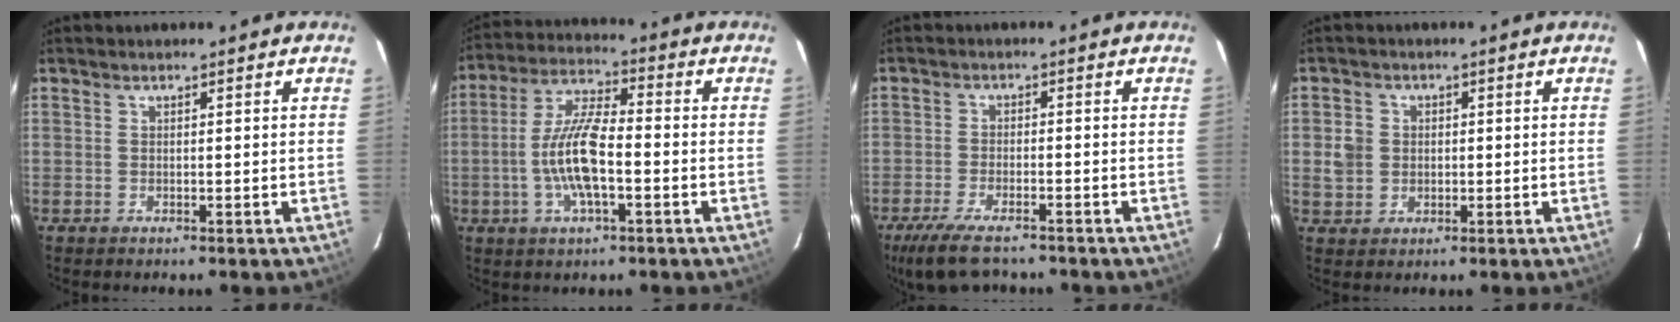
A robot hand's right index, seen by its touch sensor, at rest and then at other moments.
{"total": 11.2, "force": [-2.7, 3.3, 10.3], "torque": [-0.212, 0.004, -0.054]}
{"total": 9.6, "force": [-7.6, 2.8, 5.1], "torque": [-0.125, -0.027, -0.135]}
{"total": 4.1, "force": [0.1, 3.9, 1.3], "torque": [-0.026, 0.012, 0.005]}